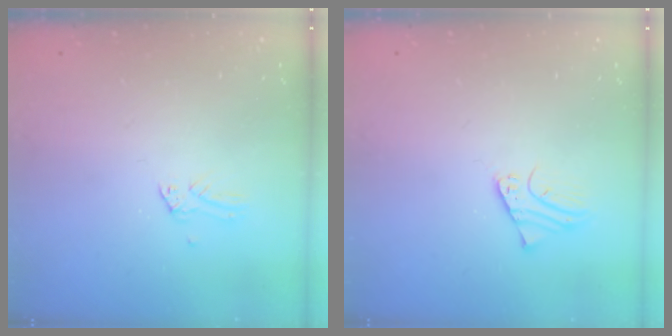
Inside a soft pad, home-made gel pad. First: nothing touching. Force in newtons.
{"total": 1.8, "press": 1.8, "slide": 0.1}